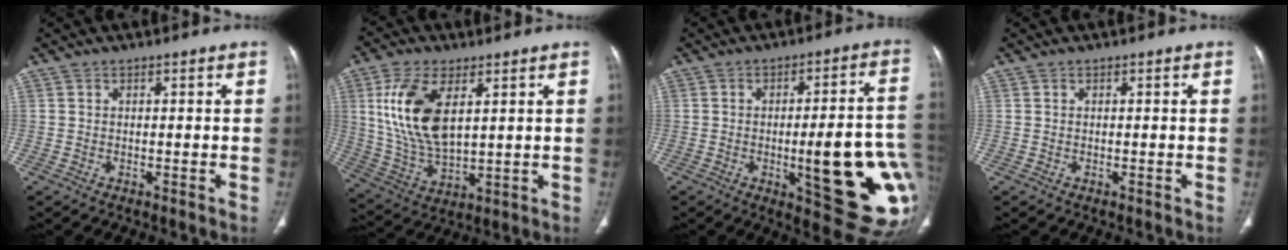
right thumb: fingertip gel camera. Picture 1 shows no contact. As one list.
[{"total": 15.0, "force": [4.5, 7.6, 12.1], "torque": [-0.238, -0.019, 0.096]}, {"total": 21.8, "force": [-3.7, 5.5, 20.8], "torque": [-0.217, 0.006, -0.035]}, {"total": 0.0}]